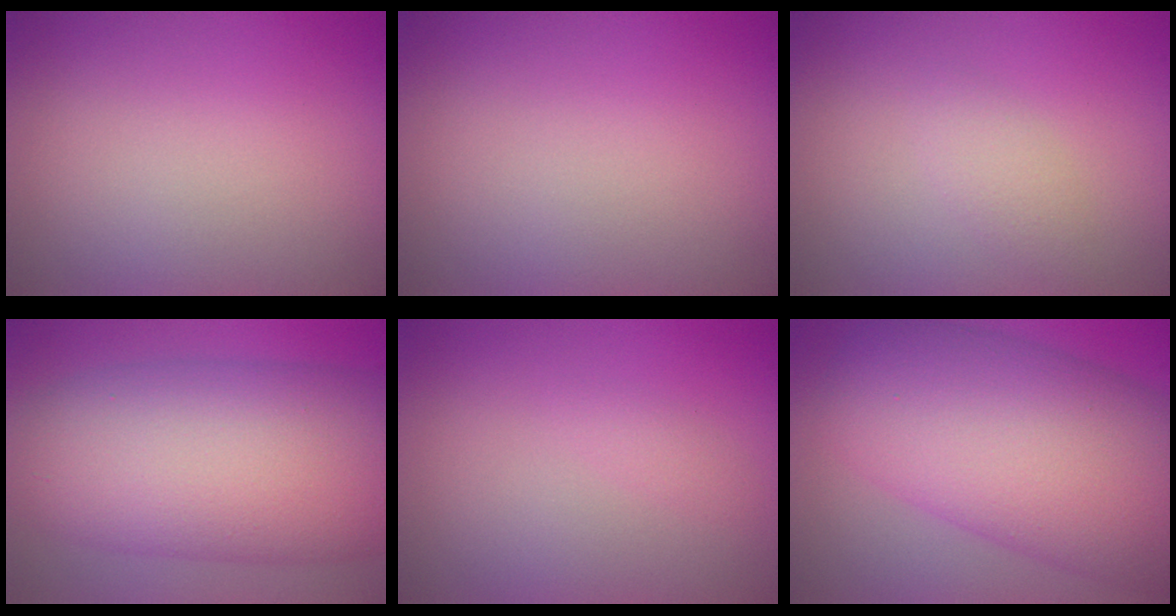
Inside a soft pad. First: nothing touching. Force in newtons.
{"total": 0.0}
{"total": 1.5, "press": 1.5, "slide": 0.0}
{"total": 13.7, "press": 13.7, "slide": 0.2}
{"total": 0.7, "press": 0.7, "slide": 0.0}
{"total": 13.2, "press": 13.2, "slide": 0.2}